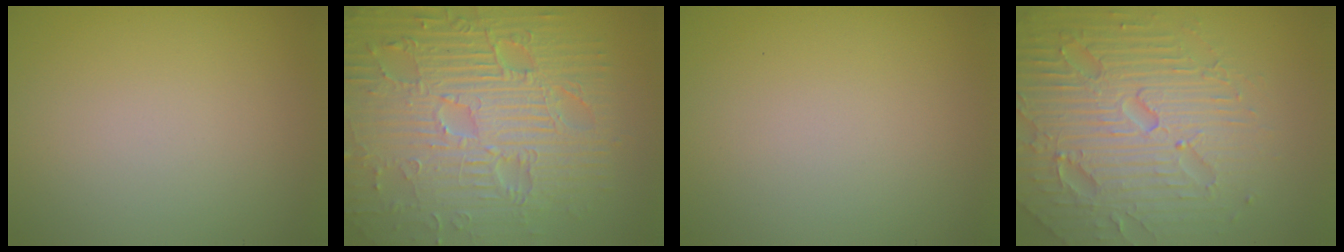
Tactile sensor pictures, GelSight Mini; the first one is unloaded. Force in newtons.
{"total": 12.5, "press": 8.0, "slide": 9.7}
{"total": 0.0}
{"total": 7.3, "press": 7.1, "slide": 1.5}